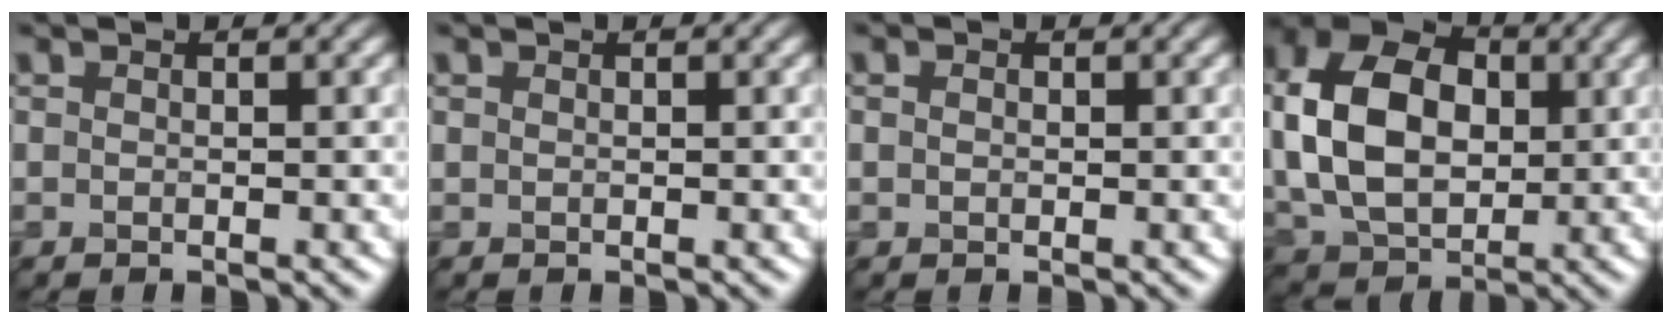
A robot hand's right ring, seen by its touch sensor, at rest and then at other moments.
{"total": 0.0}
{"total": 0.7, "force": [0.2, 0.6, 0.4], "torque": [-0.008, 0.000, 0.003]}
{"total": 11.9, "force": [1.3, 8.2, 8.5], "torque": [-0.186, 0.014, 0.018]}